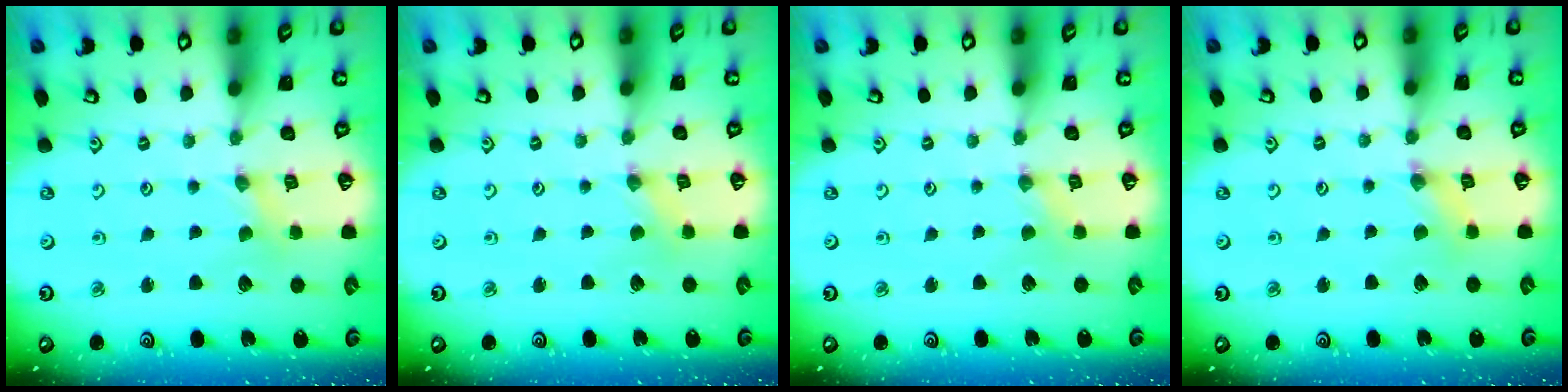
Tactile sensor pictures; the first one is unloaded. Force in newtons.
{"total": 0.0}
{"total": 0.0}
{"total": 1.6, "press": 1.6, "slide": 0.2}